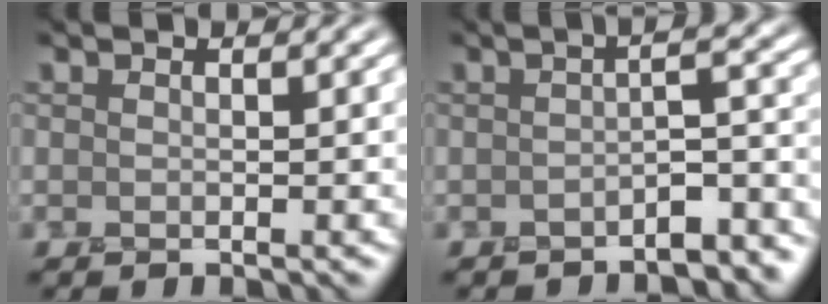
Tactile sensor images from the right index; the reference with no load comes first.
{"total": 5.5, "force": [-3.3, 1.7, 4.0], "torque": [-0.042, 0.012, -0.051]}